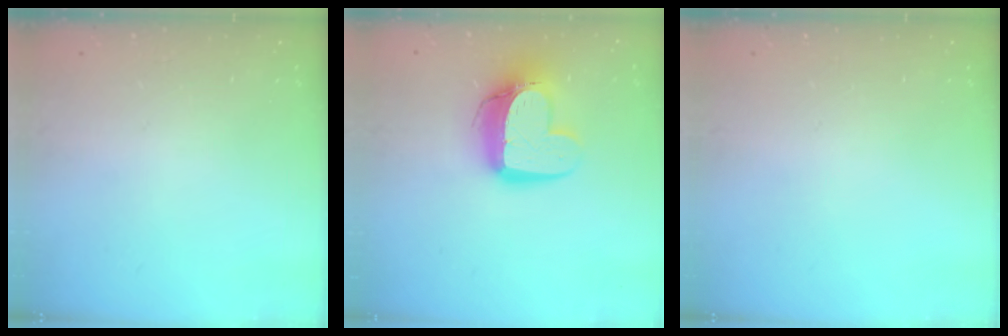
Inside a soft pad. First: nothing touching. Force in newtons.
{"total": 14.2, "press": 14.2, "slide": 1.4}
{"total": 0.0}